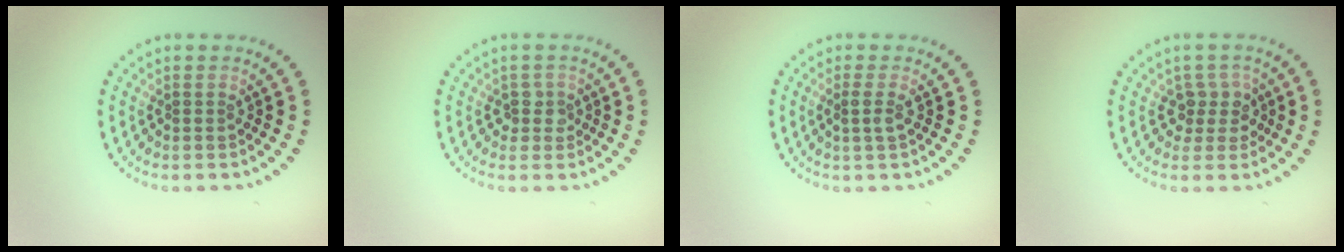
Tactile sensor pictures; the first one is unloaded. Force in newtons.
{"total": 1.5, "press": 1.2, "slide": 0.9}
{"total": 1.4, "press": 1.1, "slide": 0.9}
{"total": 2.4, "press": 2.0, "slide": 1.4}